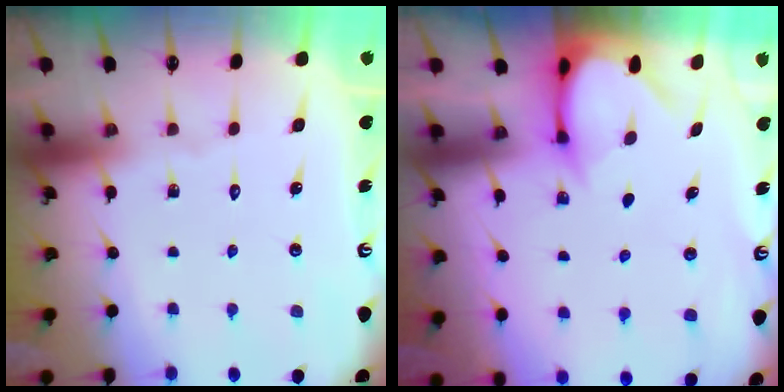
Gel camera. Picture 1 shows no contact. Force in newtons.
{"total": 3.3, "press": 3.3, "slide": 0.3}